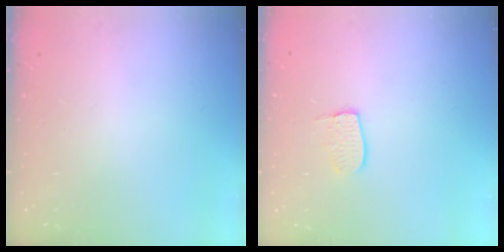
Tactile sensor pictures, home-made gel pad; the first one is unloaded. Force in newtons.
{"total": 7.2, "press": 7.2, "slide": 0.3}